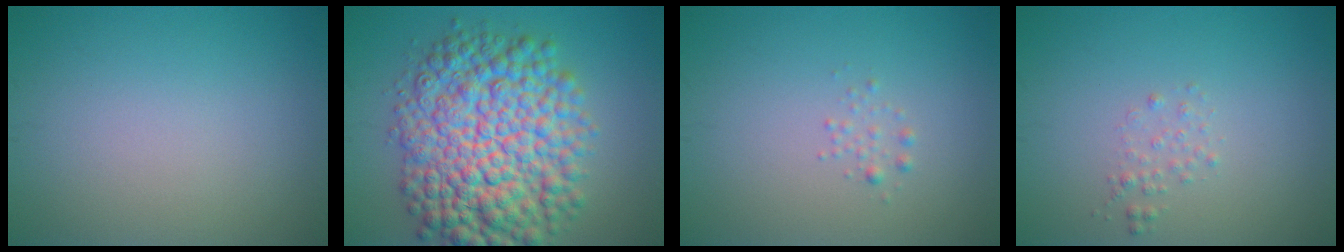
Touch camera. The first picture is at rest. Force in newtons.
{"total": 12.5, "press": 12.5, "slide": 0.2}
{"total": 0.8, "press": 0.8, "slide": 0.0}
{"total": 1.0, "press": 1.0, "slide": 0.0}